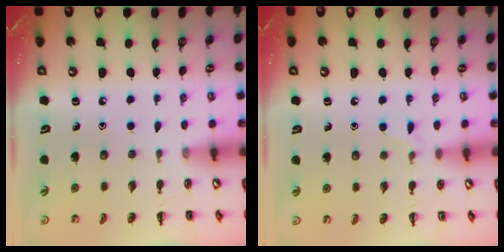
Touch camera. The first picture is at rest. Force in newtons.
{"total": 5.3, "press": 5.0, "slide": 1.8}